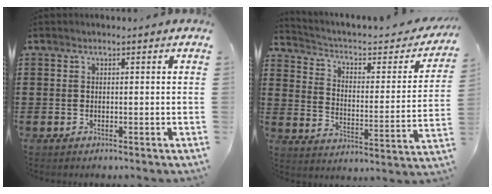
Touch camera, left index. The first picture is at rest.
{"total": 3.5, "force": [2.4, 1.4, 2.2], "torque": [-0.060, -0.022, 0.030]}